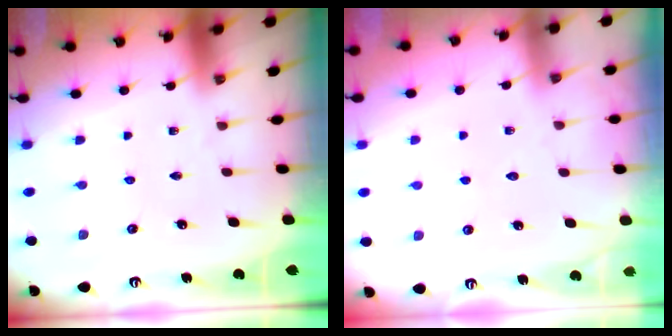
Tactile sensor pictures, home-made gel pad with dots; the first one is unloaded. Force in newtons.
{"total": 3.9, "press": 3.8, "slide": 0.5}